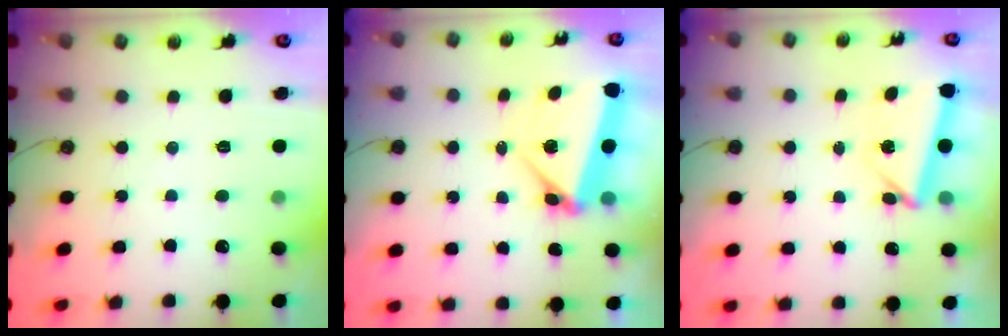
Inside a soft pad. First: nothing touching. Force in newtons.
{"total": 5.3, "press": 5.2, "slide": 1.2}
{"total": 5.4, "press": 5.4, "slide": 0.7}